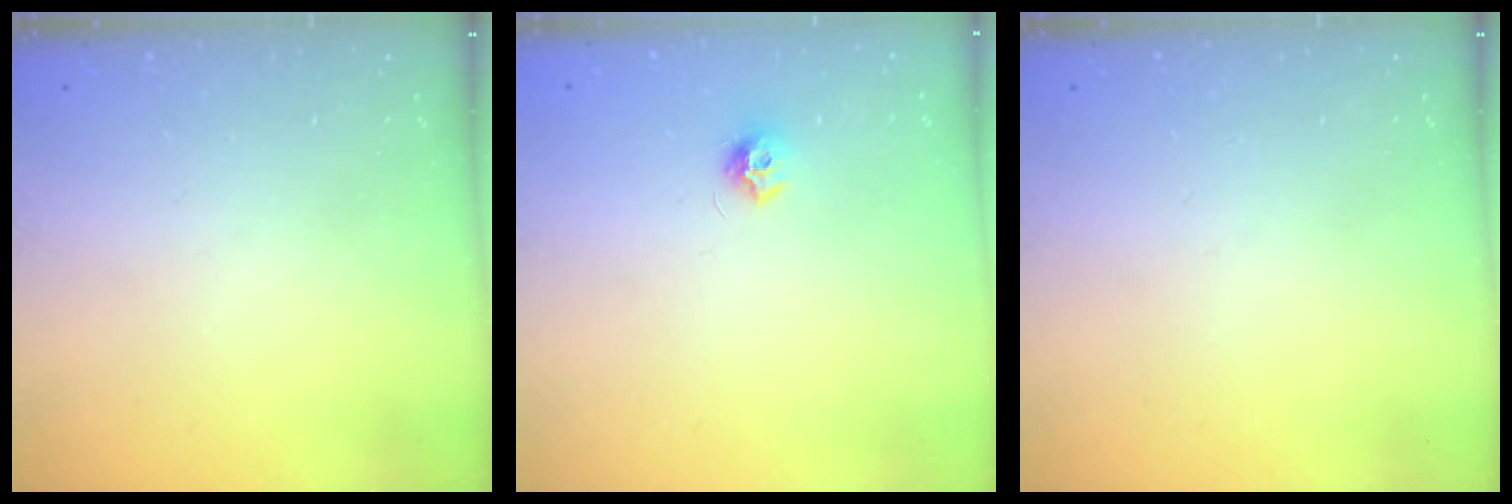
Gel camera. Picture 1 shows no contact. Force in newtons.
{"total": 7.2, "press": 7.2, "slide": 0.4}
{"total": 0.0}